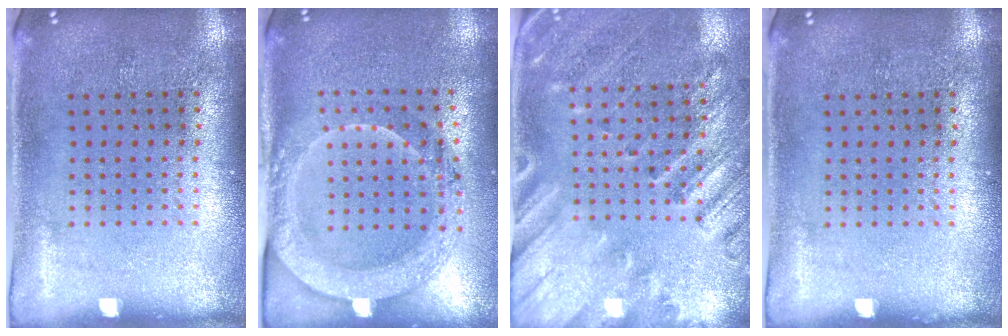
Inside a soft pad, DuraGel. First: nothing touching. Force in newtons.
{"total": 2.0, "press": 2.0, "slide": 0.5}
{"total": 2.5, "press": 2.0, "slide": 1.5}
{"total": 0.0}